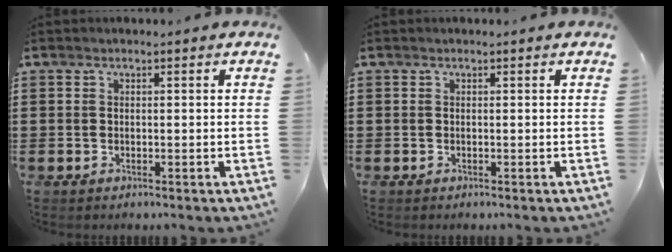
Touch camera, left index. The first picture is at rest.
{"total": 0.0}